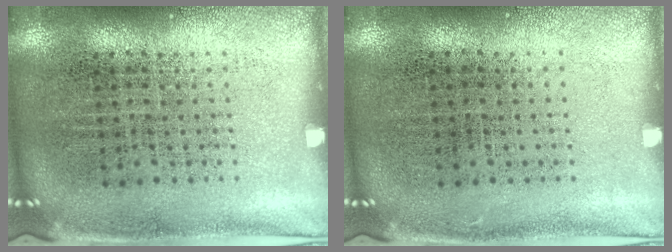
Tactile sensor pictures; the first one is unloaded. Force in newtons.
{"total": 0.0}